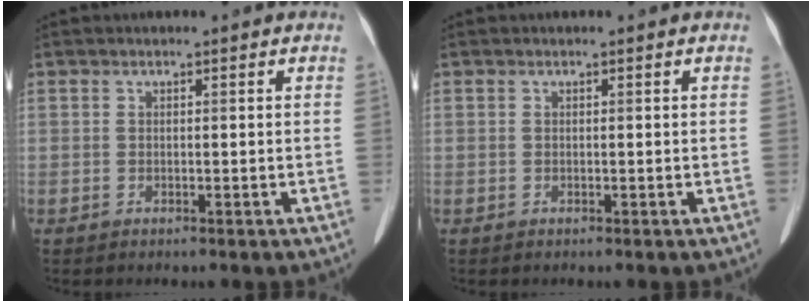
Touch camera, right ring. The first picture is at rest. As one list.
[{"total": 0.0}]